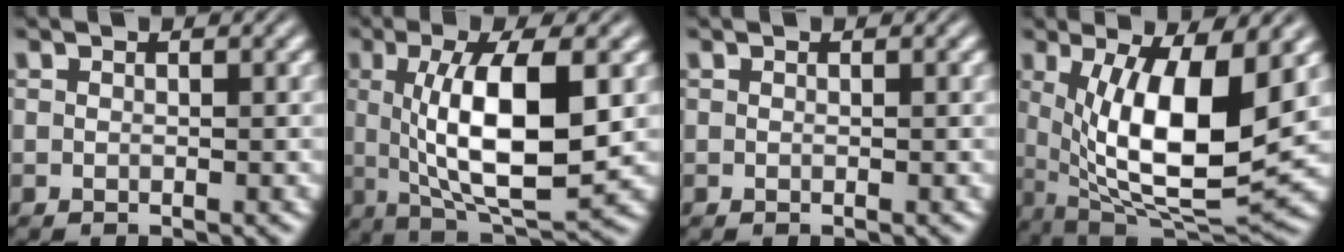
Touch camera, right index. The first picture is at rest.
{"total": 9.4, "force": [0.7, 2.8, 9.0], "torque": [-0.143, -0.018, 0.032]}
{"total": 0.0}
{"total": 11.9, "force": [0.0, 5.7, 10.4], "torque": [-0.192, -0.058, 0.037]}